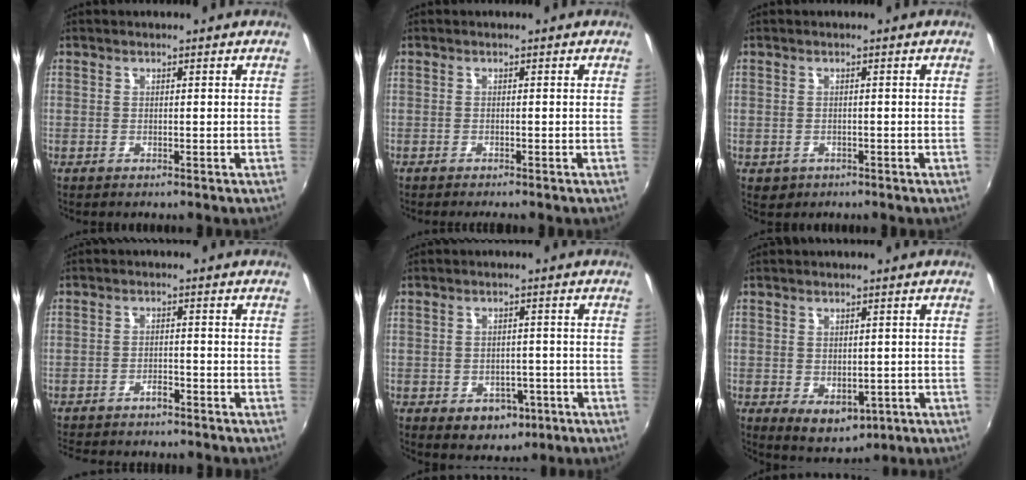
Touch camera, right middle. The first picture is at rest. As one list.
[{"total": 1.7, "force": [-1.6, 0.2, 0.7], "torque": [-0.019, -0.012, -0.026]}, {"total": 1.8, "force": [-0.2, 1.7, 0.7], "torque": [-0.018, -0.003, 0.001]}, {"total": 6.1, "force": [-5.5, 1.5, 2.2], "torque": [-0.062, -0.007, -0.085]}, {"total": 6.0, "force": [-2.4, 4.6, 3.0], "torque": [-0.062, -0.001, -0.019]}, {"total": 5.6, "force": [-1.0, 3.7, 4.0], "torque": [-0.061, -0.013, -0.005]}]